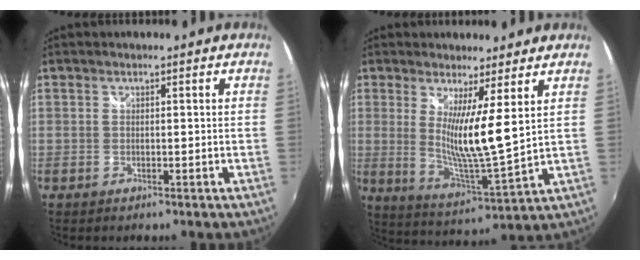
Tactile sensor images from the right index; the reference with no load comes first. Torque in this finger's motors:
{"motor_torque": [1.17, 0.97, 0.58, 0.10]}